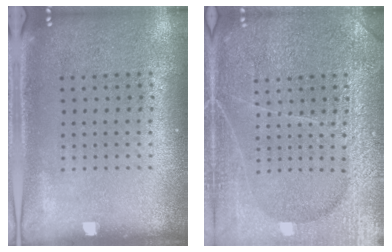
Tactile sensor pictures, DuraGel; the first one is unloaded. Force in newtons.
{"total": 4.1, "press": 4.1, "slide": 0.5}